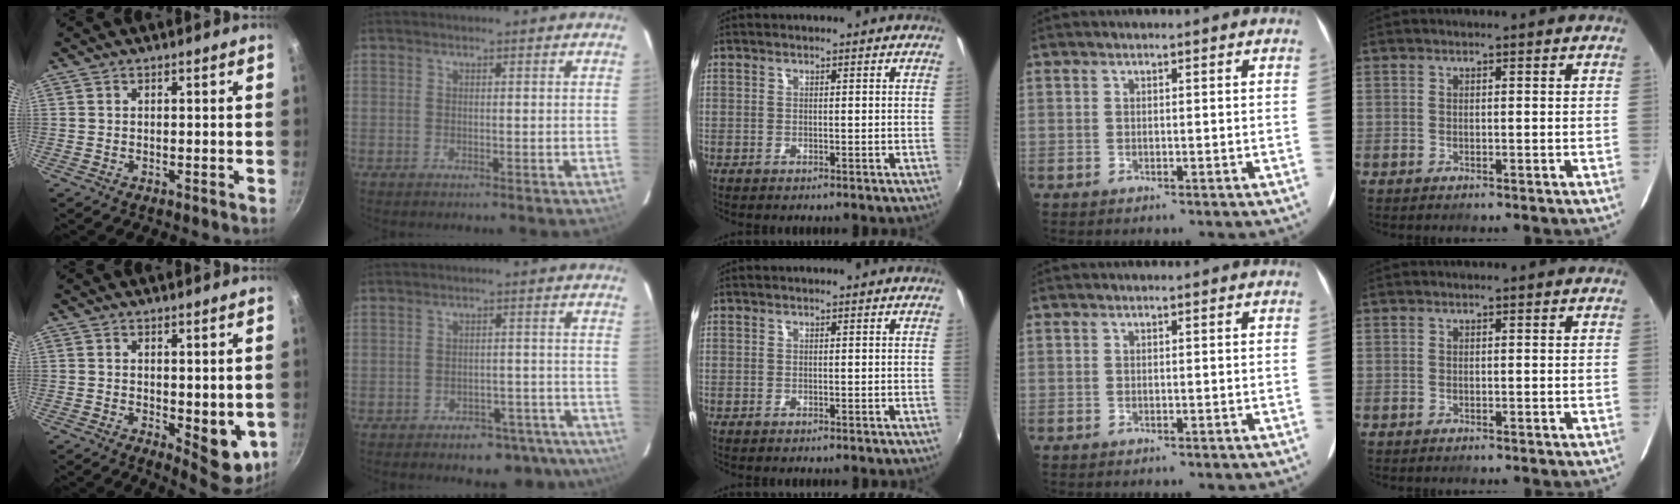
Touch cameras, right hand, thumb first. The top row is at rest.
{"thumb": {"total": 7.8, "force": [-0.3, 3.7, 6.9], "torque": [-0.063, -0.014, 0.005]}, "index": {"total": 13.2, "force": [-10.9, 6.4, 3.7], "torque": [-0.057, 0.034, -0.104]}}